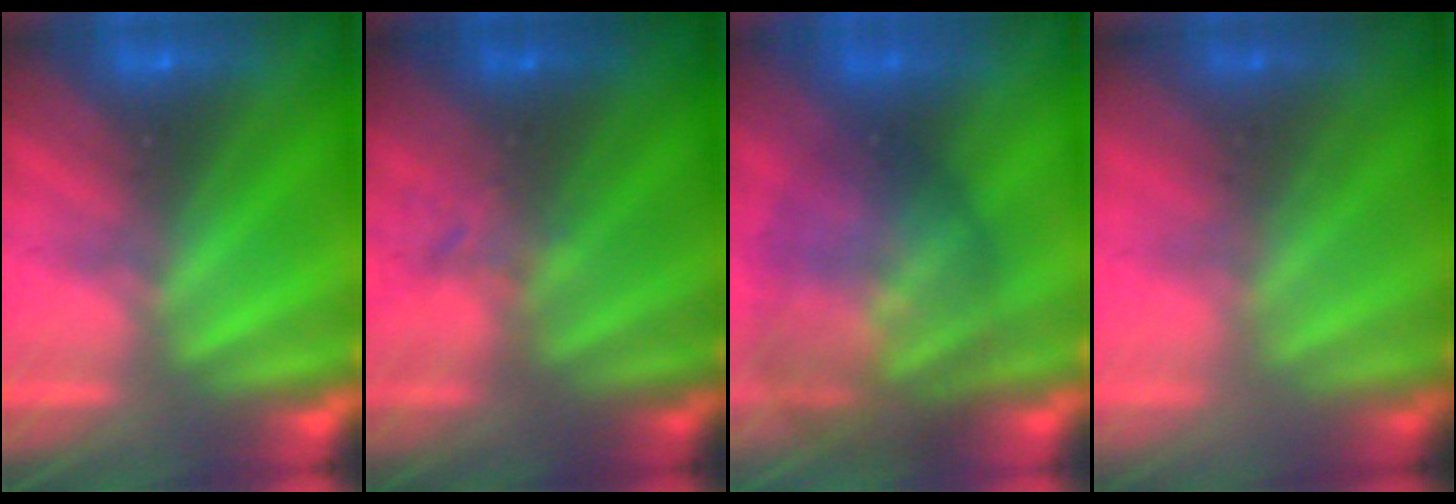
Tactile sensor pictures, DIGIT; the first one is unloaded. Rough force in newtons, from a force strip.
{"total": 1.7}
{"total": 8.7}
{"total": 1.4}